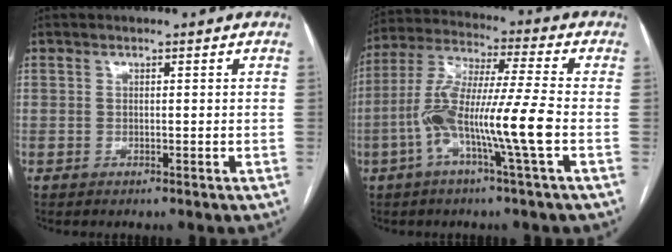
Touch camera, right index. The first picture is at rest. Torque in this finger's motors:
{"motor_torque": [1.59, -0.55, 0.69, 0.21]}